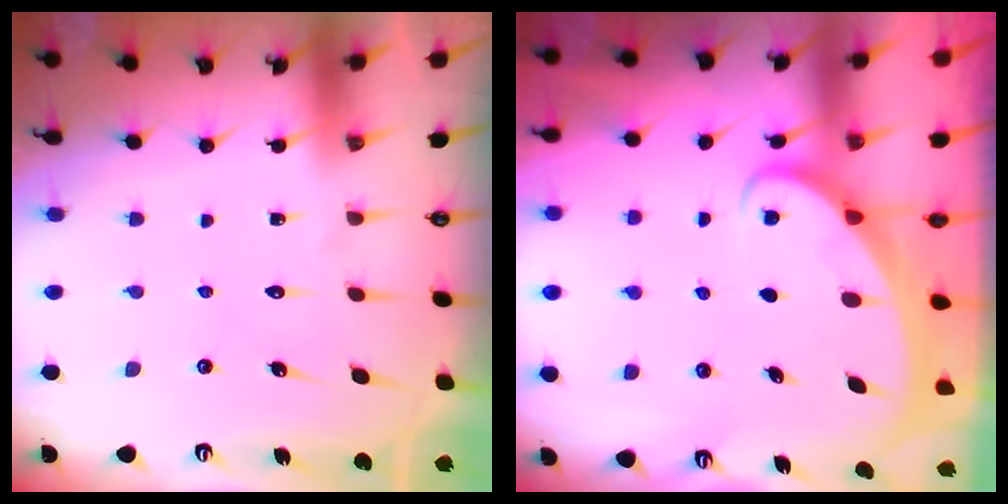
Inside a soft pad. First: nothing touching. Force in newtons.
{"total": 2.0, "press": 2.0, "slide": 0.2}